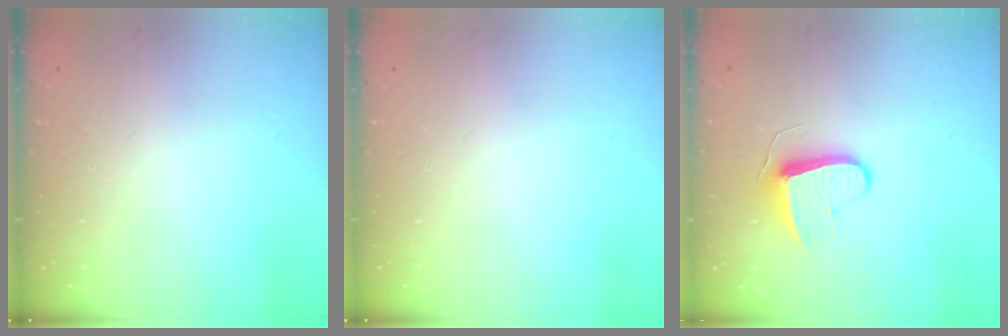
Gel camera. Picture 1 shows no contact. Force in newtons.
{"total": 0.0}
{"total": 8.8, "press": 8.8, "slide": 0.2}